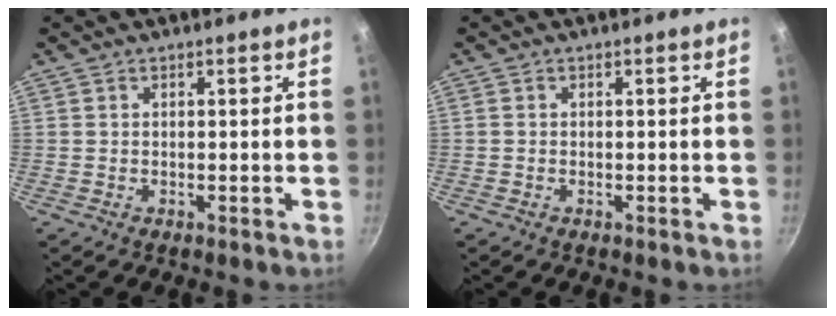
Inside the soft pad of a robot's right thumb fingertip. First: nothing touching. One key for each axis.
{"total": 0.0}